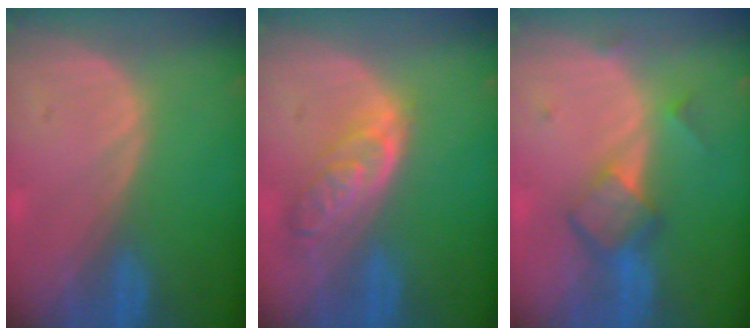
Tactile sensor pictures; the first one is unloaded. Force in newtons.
{"total": 6.3, "press": 5.7, "slide": 2.8}
{"total": 5.9, "press": 5.0, "slide": 3.2}